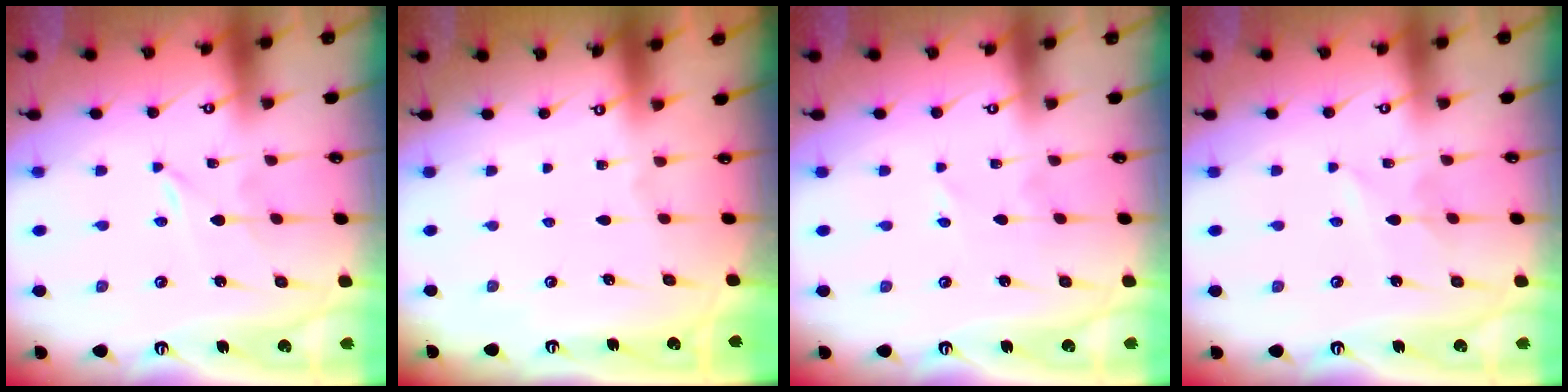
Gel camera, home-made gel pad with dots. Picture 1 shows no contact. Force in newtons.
{"total": 0.0}
{"total": 1.7, "press": 1.6, "slide": 0.3}
{"total": 2.3, "press": 2.3, "slide": 0.2}